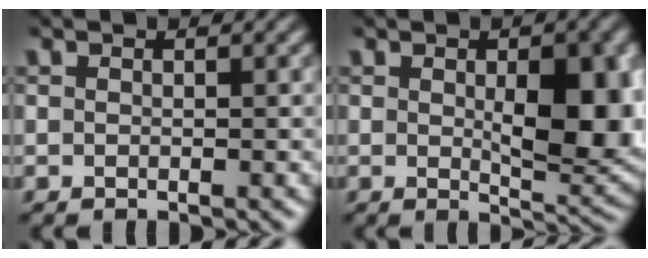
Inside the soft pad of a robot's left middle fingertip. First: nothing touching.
{"total": 8.3, "force": [0.4, 3.6, 7.4], "torque": [-0.102, -0.006, 0.016]}